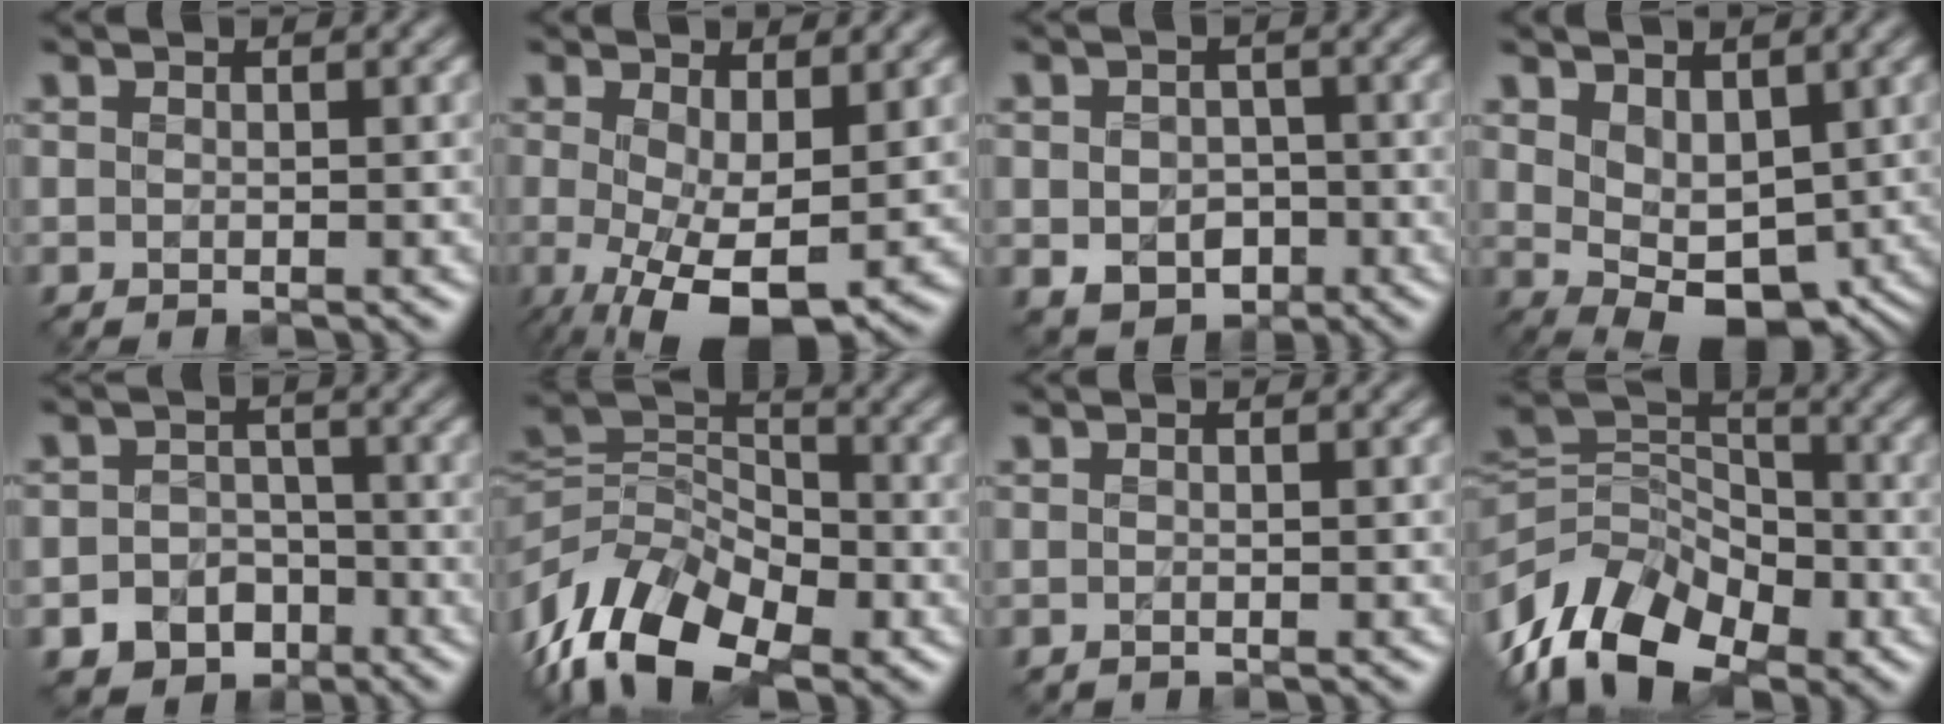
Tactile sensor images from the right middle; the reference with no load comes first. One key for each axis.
{"total": 9.1, "fx": -1.8, "fy": 4.0, "fz": 8.0, "tx": -0.143, "ty": -0.021, "tz": -0.019}
{"total": 4.0, "fx": -1.0, "fy": 3.2, "fz": 2.1, "tx": -0.035, "ty": -0.011, "tz": -0.011}
{"total": 4.5, "fx": 0.9, "fy": 2.9, "fz": 3.4, "tx": -0.062, "ty": -0.008, "tz": 0.023}
{"total": 4.8, "fx": -2.7, "fy": 3.7, "fz": 1.2, "tx": 0.014, "ty": -0.003, "tz": -0.049}
{"total": 11.2, "fx": -5.4, "fy": 7.0, "fz": 6.8, "tx": -0.127, "ty": -0.001, "tz": -0.109}
{"total": 0.0}
{"total": 13.0, "fx": -7.3, "fy": 8.2, "fz": 7.0, "tx": -0.146, "ty": 0.001, "tz": -0.140}